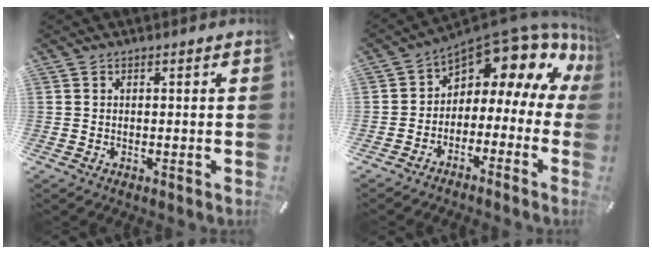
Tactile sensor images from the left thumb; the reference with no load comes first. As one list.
[{"total": 12.6, "force": [8.9, 5.6, 7.0], "torque": [-0.099, -0.084, 0.143]}]